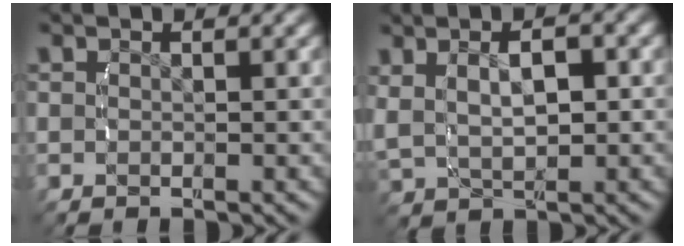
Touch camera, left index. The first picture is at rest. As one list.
[{"total": 5.1, "force": [1.2, 3.2, 3.8], "torque": [-0.068, 0.003, 0.030]}]